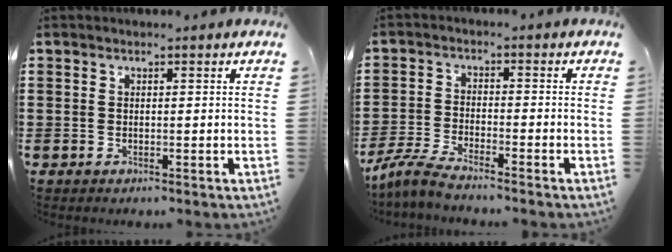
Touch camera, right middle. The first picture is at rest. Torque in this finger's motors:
{"motor_torque": [1.49, -0.66, 0.07, 0.06]}